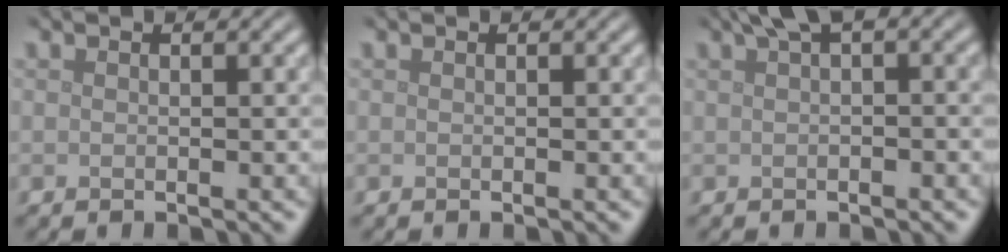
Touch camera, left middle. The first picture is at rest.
{"total": 0.0}
{"total": 3.0, "force": [1.1, 0.7, 2.7], "torque": [-0.039, 0.012, 0.017]}